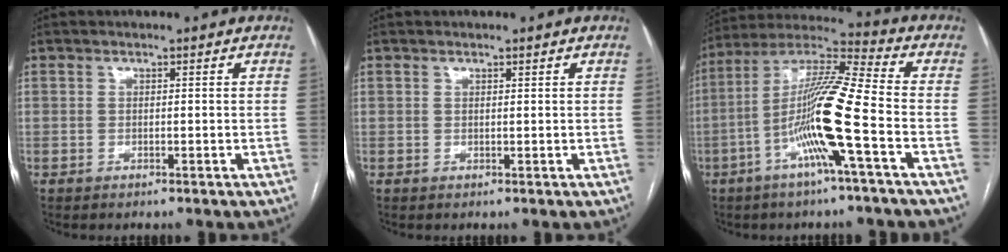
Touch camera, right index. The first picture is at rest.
{"total": 0.0}
{"total": 14.6, "force": [-4.5, -0.7, 13.9], "torque": [-0.268, 0.005, -0.094]}